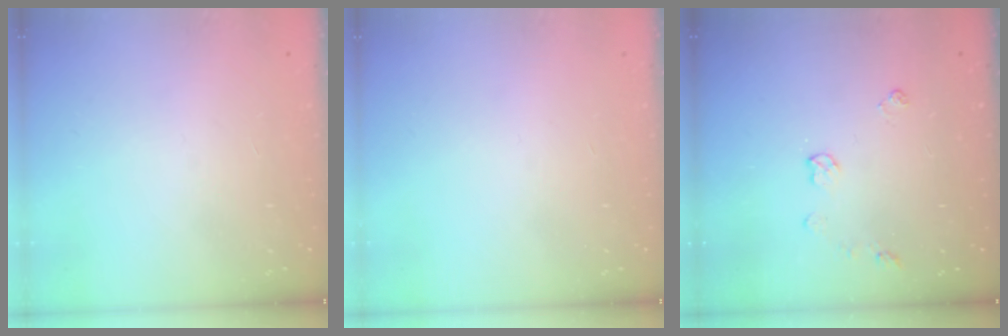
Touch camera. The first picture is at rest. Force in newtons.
{"total": 0.0}
{"total": 5.9, "press": 5.8, "slide": 0.8}